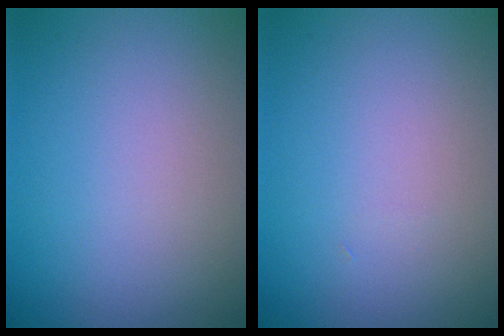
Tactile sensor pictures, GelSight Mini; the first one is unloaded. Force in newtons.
{"total": 0.0}